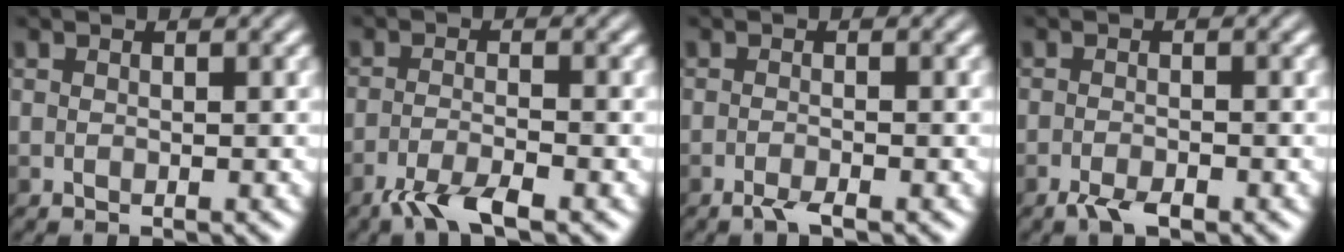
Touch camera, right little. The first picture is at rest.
{"total": 3.7, "force": [-2.5, 0.7, 2.6], "torque": [-0.055, -0.004, -0.057]}
{"total": 1.5, "force": [-1.0, 0.3, 1.1], "torque": [-0.019, -0.003, -0.022]}
{"total": 2.0, "force": [-1.3, 0.6, 1.4], "torque": [-0.031, -0.004, -0.026]}